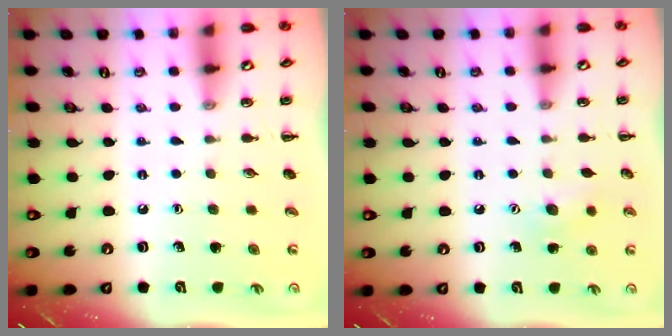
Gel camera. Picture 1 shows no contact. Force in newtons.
{"total": 7.6, "press": 7.4, "slide": 1.9}